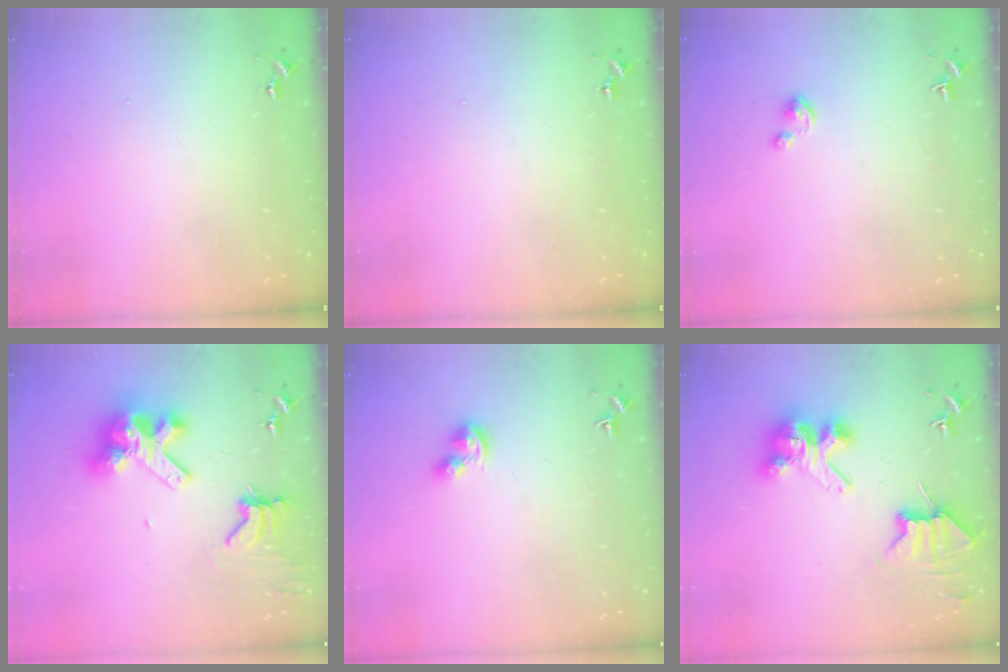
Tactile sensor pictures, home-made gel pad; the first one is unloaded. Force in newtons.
{"total": 0.0}
{"total": 2.6, "press": 2.6, "slide": 0.2}
{"total": 15.2, "press": 15.0, "slide": 2.0}
{"total": 6.6, "press": 6.6, "slide": 0.7}
{"total": 8.9, "press": 8.8, "slide": 1.3}